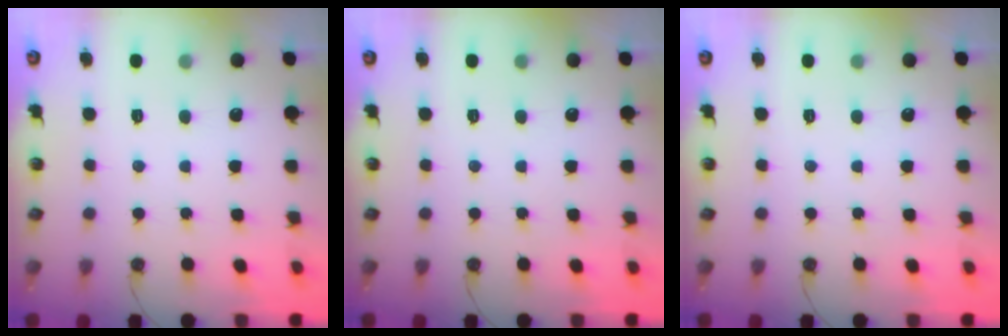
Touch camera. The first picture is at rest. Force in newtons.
{"total": 0.0}
{"total": 0.0}